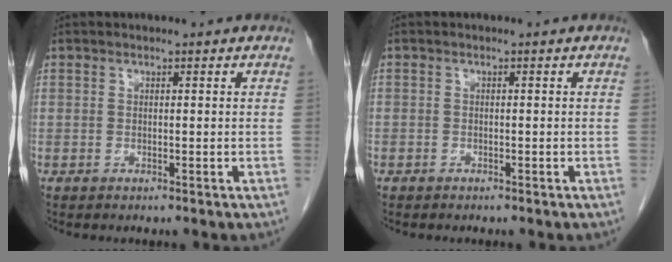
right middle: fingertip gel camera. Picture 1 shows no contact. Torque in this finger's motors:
{"motor_torque": [1.07, -1.05, 0.01, -0.11]}